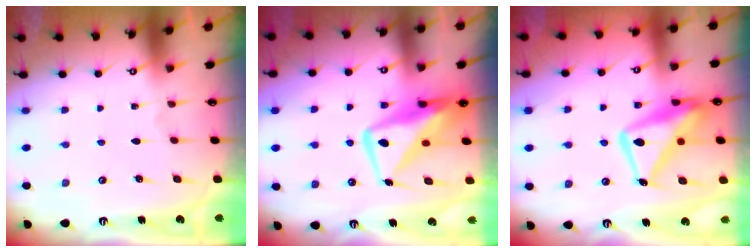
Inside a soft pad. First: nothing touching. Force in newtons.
{"total": 14.2, "press": 14.0, "slide": 2.0}
{"total": 15.0, "press": 14.9, "slide": 1.6}